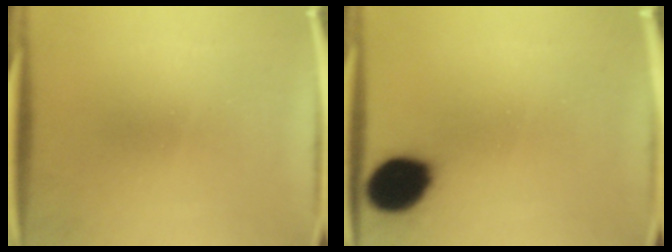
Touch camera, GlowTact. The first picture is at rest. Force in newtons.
{"total": 13.0}